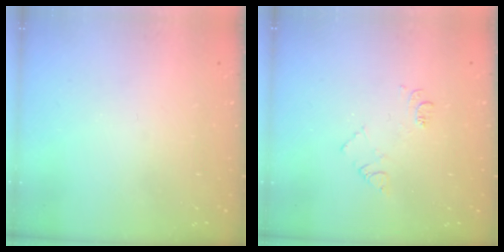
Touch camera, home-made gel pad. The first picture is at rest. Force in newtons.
{"total": 5.5, "press": 5.4, "slide": 0.7}